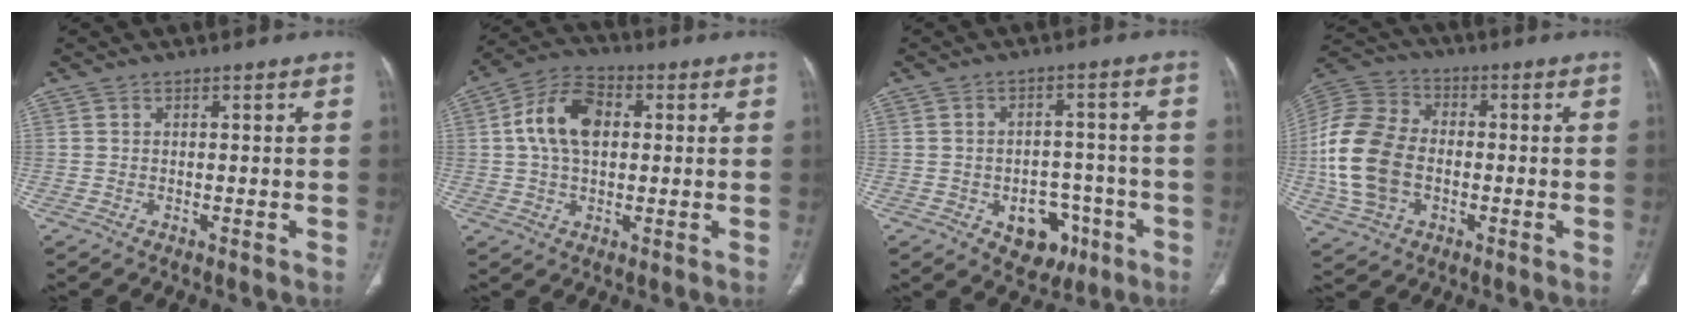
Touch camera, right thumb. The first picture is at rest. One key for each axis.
{"total": 11.2, "fx": 1.7, "fy": 7.1, "fz": 8.4, "tx": -0.153, "ty": 0.020, "tz": 0.025}
{"total": 9.0, "fx": -3.9, "fy": 6.4, "fz": 5.0, "tx": -0.031, "ty": 0.033, "tz": -0.042}
{"total": 17.2, "fx": -2.2, "fy": 12.1, "fz": 12.1, "tx": -0.251, "ty": 0.019, "tz": -0.040}